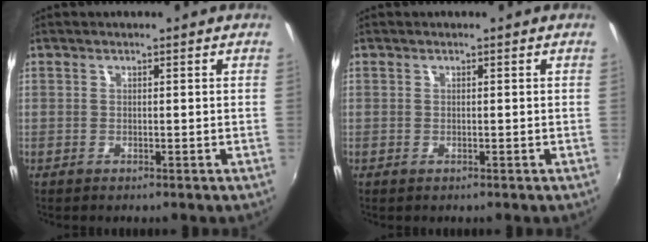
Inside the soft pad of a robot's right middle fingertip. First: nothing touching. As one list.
[{"total": 0.0}]